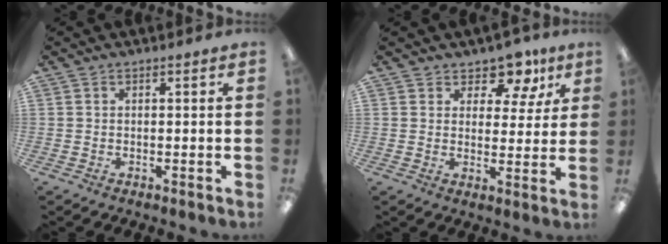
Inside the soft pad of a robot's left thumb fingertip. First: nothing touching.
{"total": 8.6, "force": [6.7, 4.6, 3.0], "torque": [-0.041, -0.045, 0.120]}